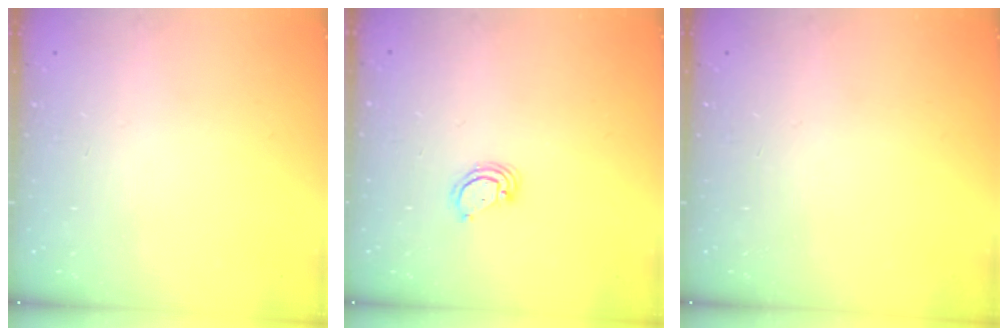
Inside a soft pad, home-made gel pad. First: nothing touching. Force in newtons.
{"total": 3.6, "press": 3.6, "slide": 0.3}
{"total": 0.0}